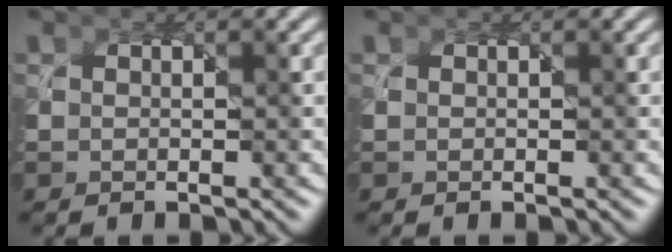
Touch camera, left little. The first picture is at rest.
{"total": 0.0}